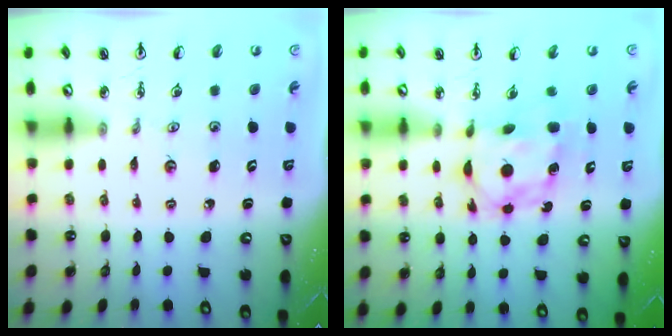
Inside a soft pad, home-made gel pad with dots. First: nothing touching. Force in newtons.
{"total": 6.7, "press": 6.7, "slide": 0.2}